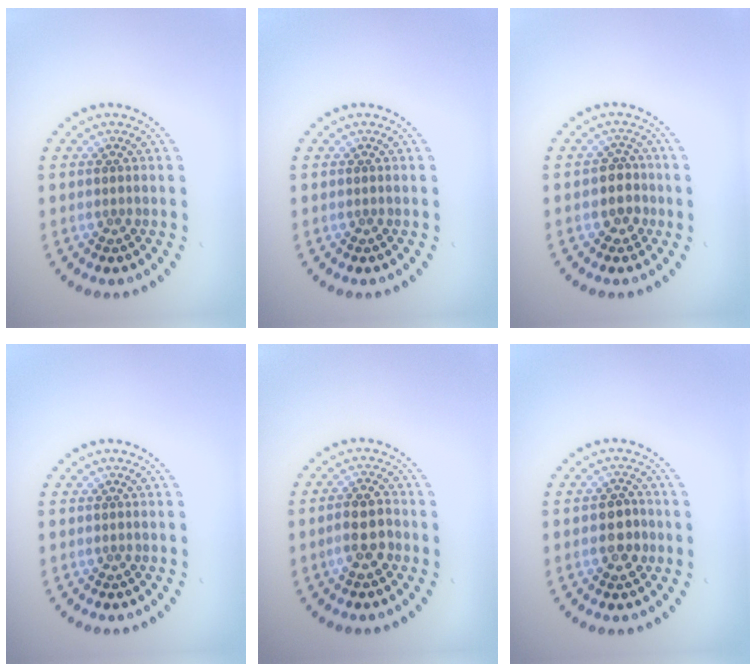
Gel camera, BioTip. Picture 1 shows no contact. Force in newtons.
{"total": 0.0}
{"total": 2.3, "press": 2.2, "slide": 0.9}
{"total": 0.0}
{"total": 3.1, "press": 3.0, "slide": 0.9}
{"total": 2.5, "press": 2.5, "slide": 0.3}